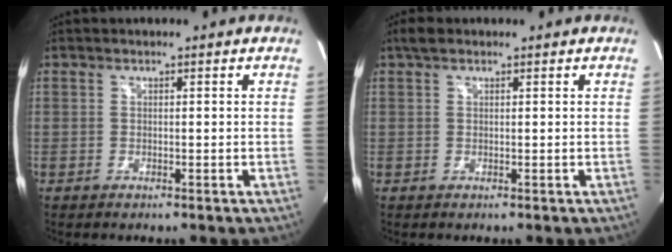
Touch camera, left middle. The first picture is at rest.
{"total": 2.5, "force": [1.9, 1.0, 1.2], "torque": [-0.029, 0.014, 0.036]}